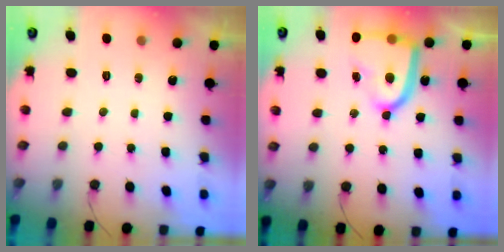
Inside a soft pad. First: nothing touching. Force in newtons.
{"total": 16.8, "press": 16.7, "slide": 1.6}